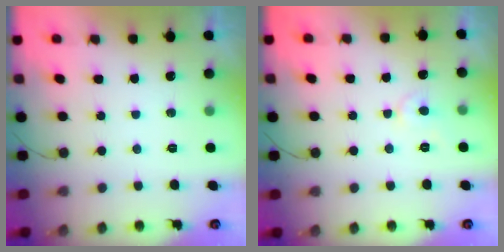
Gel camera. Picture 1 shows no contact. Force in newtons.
{"total": 3.8, "press": 3.7, "slide": 0.3}